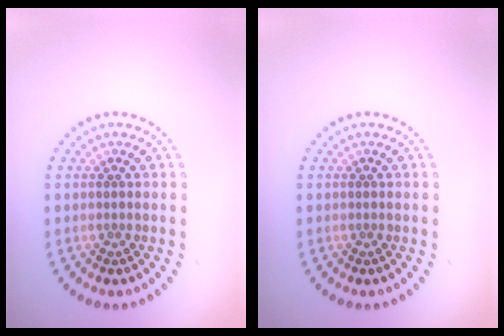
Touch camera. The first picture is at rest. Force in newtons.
{"total": 0.0}